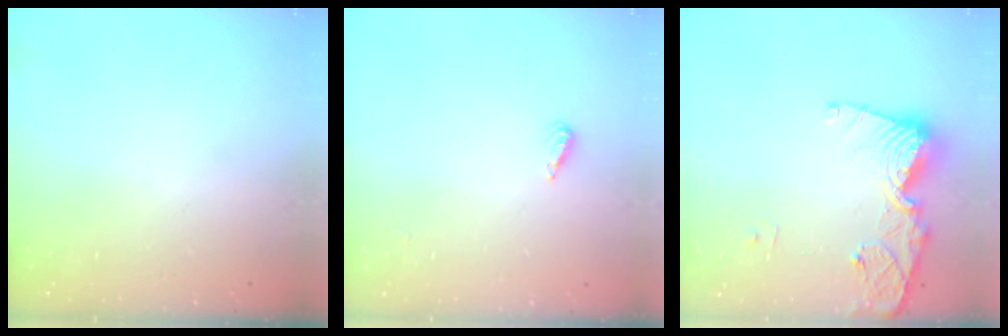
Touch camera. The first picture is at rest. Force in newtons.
{"total": 2.2, "press": 2.2, "slide": 0.5}
{"total": 14.4, "press": 14.4, "slide": 1.4}